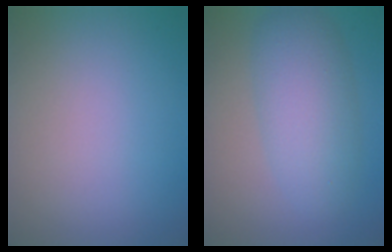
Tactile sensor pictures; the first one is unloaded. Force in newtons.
{"total": 5.4, "press": 5.4, "slide": 0.1}